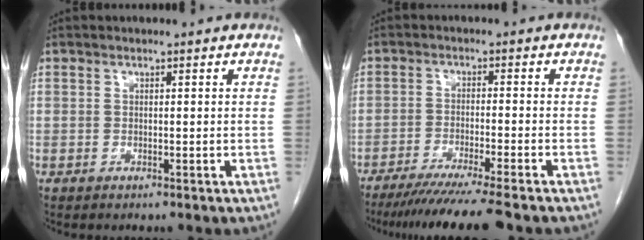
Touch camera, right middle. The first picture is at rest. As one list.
[{"total": 10.8, "force": [-9.0, -1.5, 5.7], "torque": [-0.064, -0.035, -0.140]}]